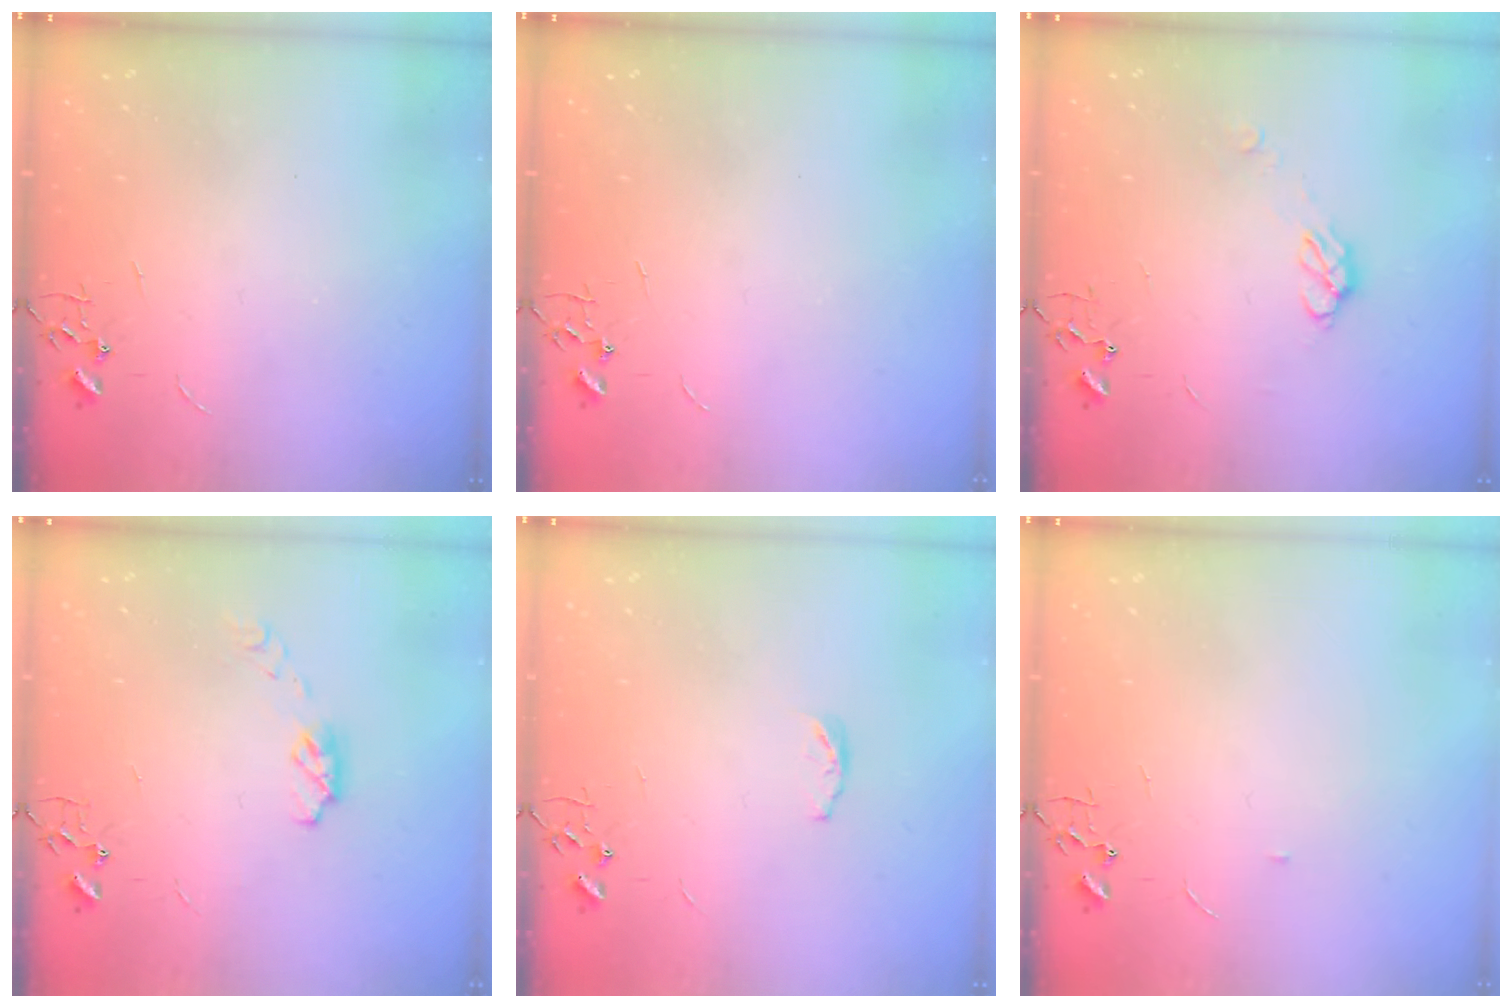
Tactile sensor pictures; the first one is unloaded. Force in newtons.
{"total": 0.0}
{"total": 5.8, "press": 5.8, "slide": 0.5}
{"total": 5.0, "press": 4.9, "slide": 0.7}
{"total": 3.8, "press": 3.8, "slide": 0.5}
{"total": 3.0, "press": 3.0, "slide": 0.4}